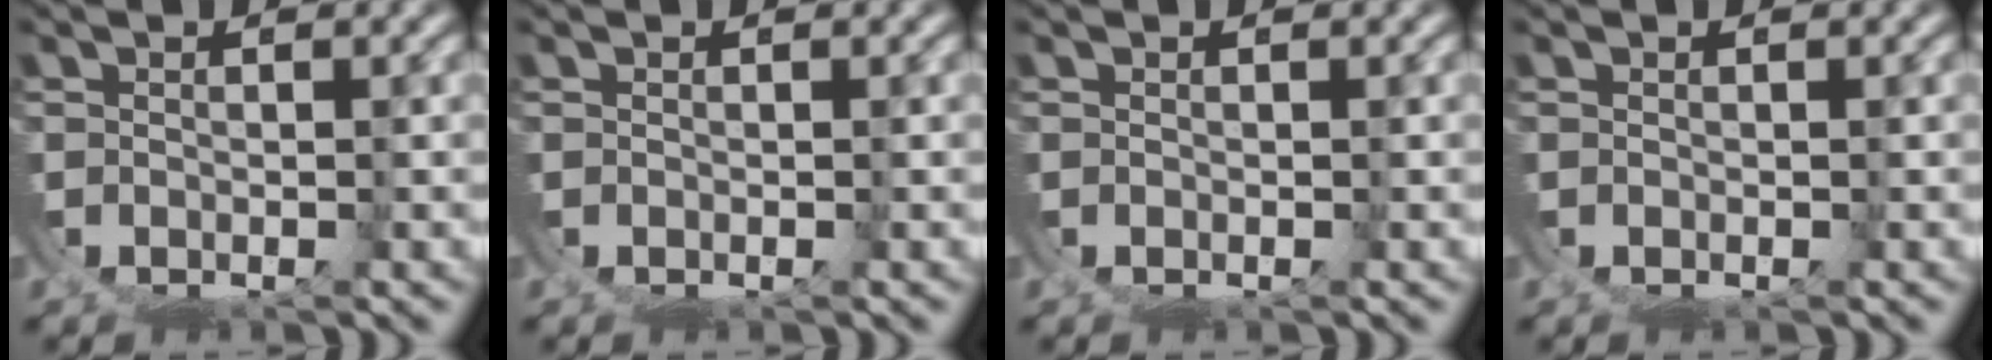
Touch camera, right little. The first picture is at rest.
{"total": 0.0}
{"total": 0.0}
{"total": 0.0}